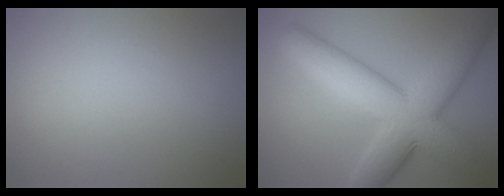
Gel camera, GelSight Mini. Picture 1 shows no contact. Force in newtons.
{"total": 10.9, "press": 10.9, "slide": 0.1}